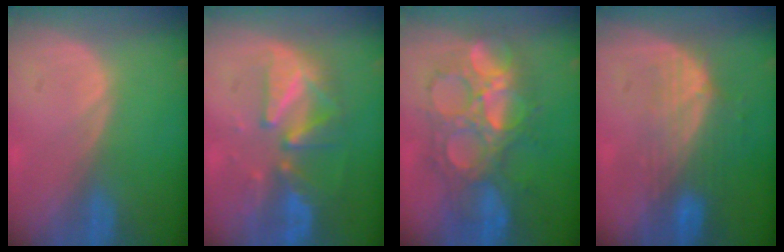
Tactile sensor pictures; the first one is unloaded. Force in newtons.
{"total": 9.3, "press": 8.5, "slide": 3.7}
{"total": 10.3, "press": 10.2, "slide": 0.6}
{"total": 7.6, "press": 6.8, "slide": 3.3}